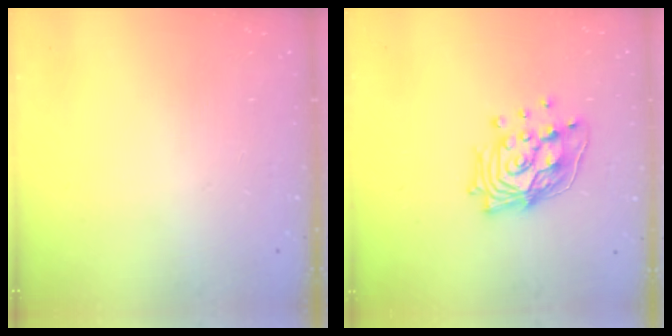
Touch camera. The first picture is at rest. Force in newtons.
{"total": 15.9, "press": 15.1, "slide": 5.1}